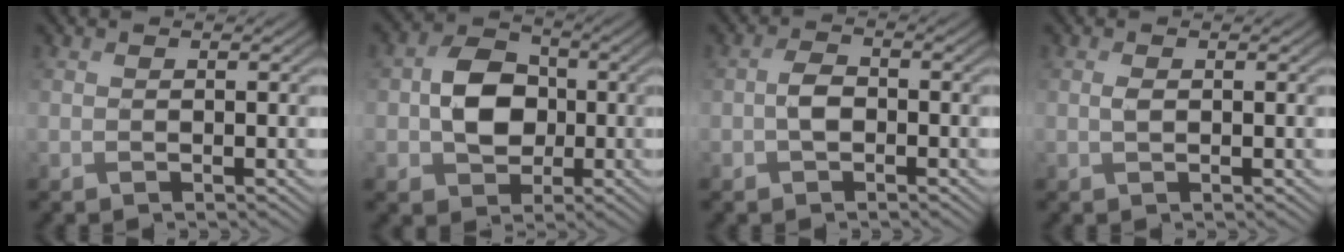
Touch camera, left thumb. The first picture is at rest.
{"total": 6.9, "force": [-0.4, 5.6, 3.9], "torque": [-0.072, 0.007, -0.020]}
{"total": 2.5, "force": [-0.8, 1.6, 1.7], "torque": [-0.036, 0.005, -0.021]}
{"total": 0.9, "force": [0.1, 0.3, 0.8], "torque": [-0.020, -0.001, 0.001]}